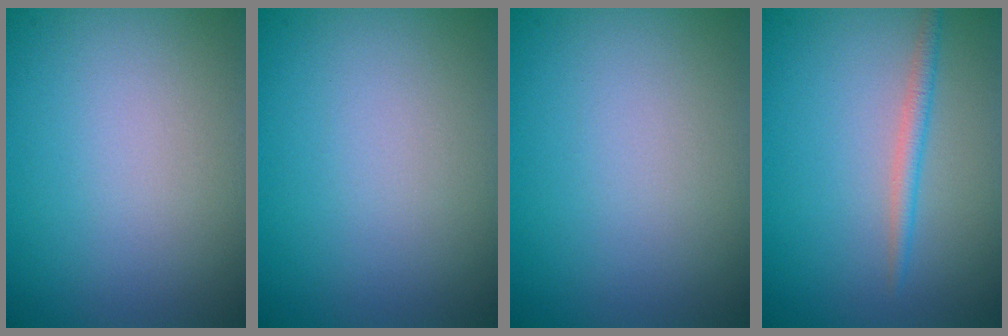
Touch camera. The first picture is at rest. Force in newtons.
{"total": 0.0}
{"total": 0.0}
{"total": 1.7, "press": 1.7, "slide": 0.0}